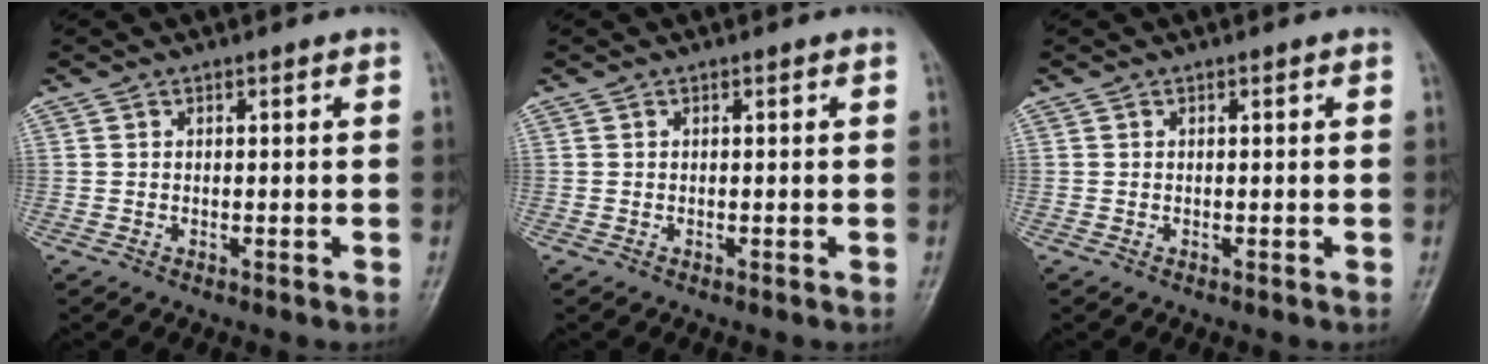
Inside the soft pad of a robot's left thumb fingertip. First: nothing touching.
{"total": 0.0}
{"total": 0.0}